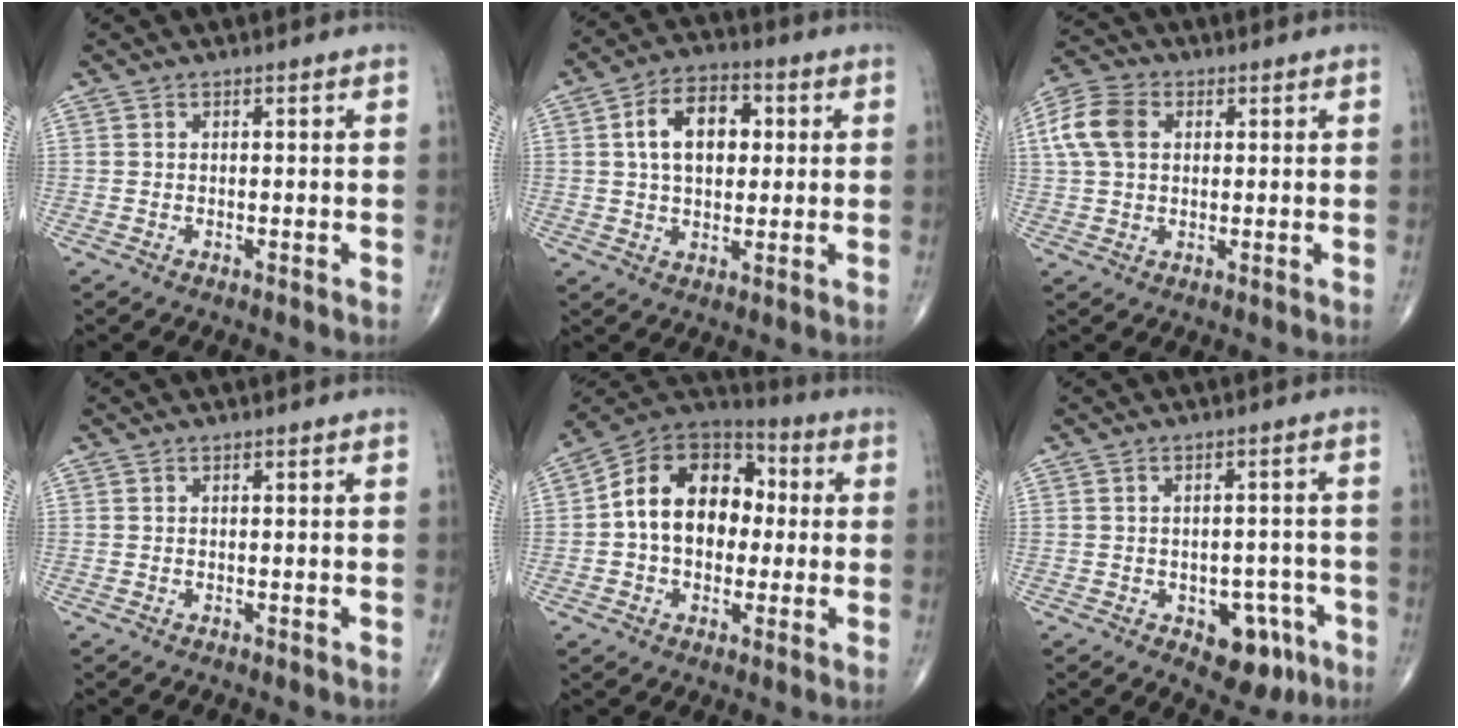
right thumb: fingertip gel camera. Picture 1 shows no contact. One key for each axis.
{"total": 11.4, "fx": 2.3, "fy": 7.2, "fz": 8.5, "tx": -0.120, "ty": 0.012, "tz": 0.033}
{"total": 8.7, "fx": 2.0, "fy": 6.1, "fz": 5.9, "tx": -0.122, "ty": 0.015, "tz": 0.034}
{"total": 0.0}
{"total": 16.9, "fx": 0.8, "fy": 12.1, "fz": 11.9, "tx": -0.157, "ty": 0.038, "tz": 0.002}
{"total": 7.9, "fx": -3.8, "fy": 4.9, "fz": 4.9, "tx": -0.023, "ty": 0.020, "tz": -0.041}